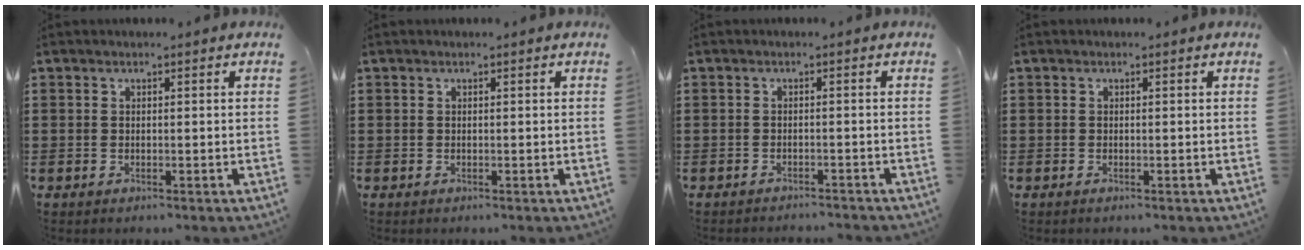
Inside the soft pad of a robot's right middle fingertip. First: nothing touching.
{"total": 0.0}
{"total": 1.3, "force": [-1.2, 0.0, 0.1], "torque": [-0.004, 0.002, -0.026]}
{"total": 0.0}